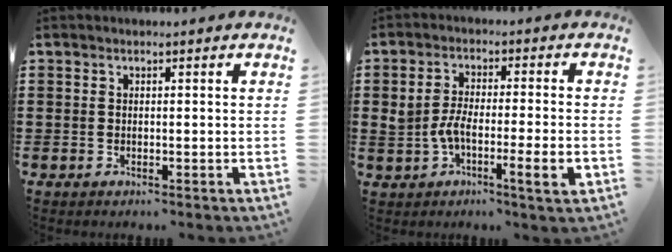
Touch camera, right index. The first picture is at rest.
{"total": 6.7, "force": [-2.1, 1.4, 6.2], "torque": [-0.125, -0.009, -0.041]}